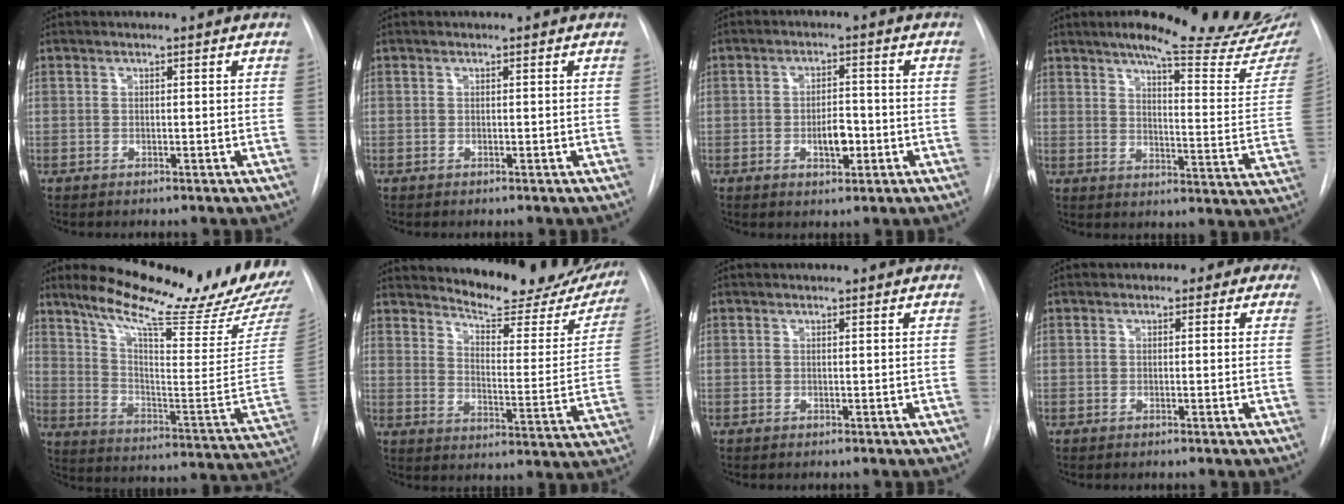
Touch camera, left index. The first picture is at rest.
{"total": 0.0}
{"total": 4.4, "force": [-1.3, 2.0, 3.7], "torque": [-0.056, 0.003, -0.016]}
{"total": 24.5, "force": [20.4, 2.3, 13.5], "torque": [-0.187, -0.064, 0.249]}
{"total": 25.6, "force": [21.4, 1.9, 13.9], "torque": [-0.223, -0.075, 0.296]}
{"total": 22.2, "force": [20.2, 5.4, 7.5], "torque": [-0.093, -0.068, 0.245]}
{"total": 0.8, "force": [0.8, 0.1, 0.2], "torque": [-0.007, 0.006, 0.007]}
{"total": 3.3, "force": [2.0, 2.4, 1.1], "torque": [-0.002, 0.006, 0.007]}